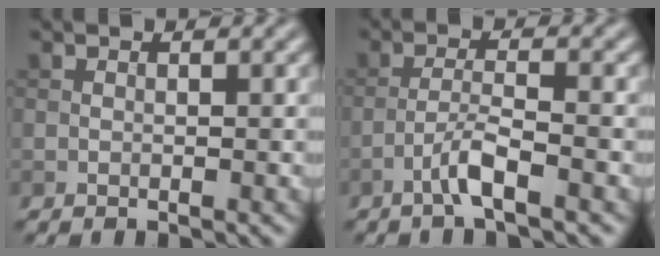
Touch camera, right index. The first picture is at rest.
{"total": 3.0, "force": [-1.8, 0.2, 2.4], "torque": [-0.047, 0.011, -0.042]}